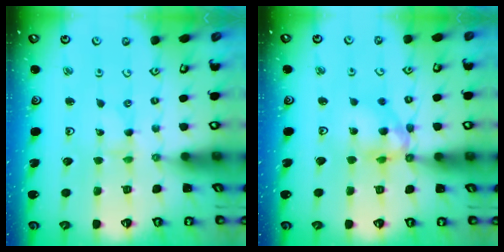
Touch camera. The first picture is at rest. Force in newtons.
{"total": 11.8, "press": 11.7, "slide": 1.1}